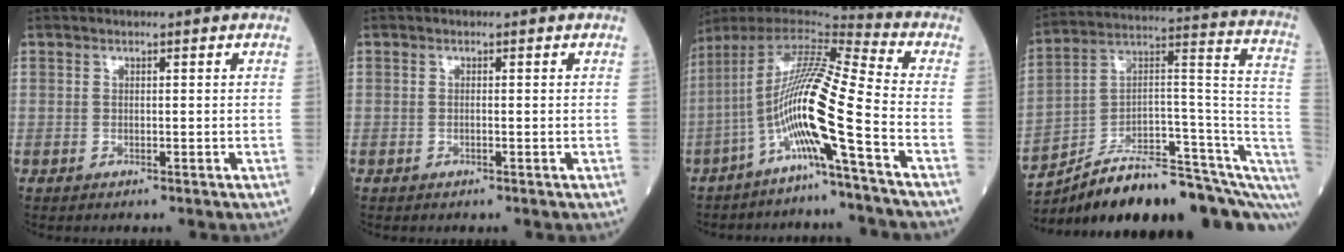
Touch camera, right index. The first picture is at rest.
{"total": 0.0}
{"total": 14.1, "force": [-5.5, -1.5, 12.9], "torque": [-0.249, 0.006, -0.116]}
{"total": 24.5, "force": [-17.6, 4.6, 16.4], "torque": [-0.182, 0.052, -0.272]}